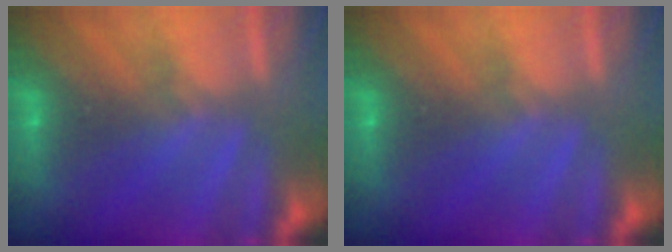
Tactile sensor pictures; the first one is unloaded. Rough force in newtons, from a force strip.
{"total": 0.0}